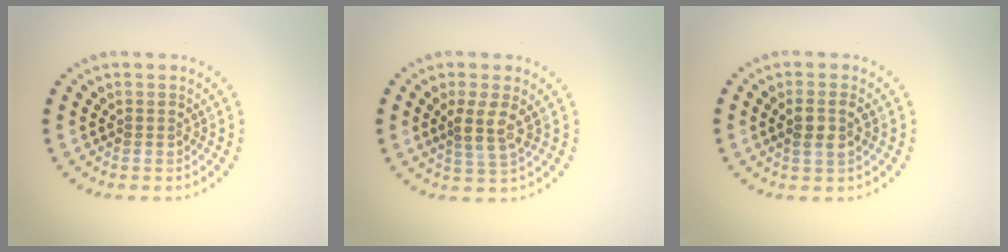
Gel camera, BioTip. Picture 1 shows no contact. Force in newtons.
{"total": 2.6, "press": 2.2, "slide": 1.5}
{"total": 2.1, "press": 1.9, "slide": 0.9}